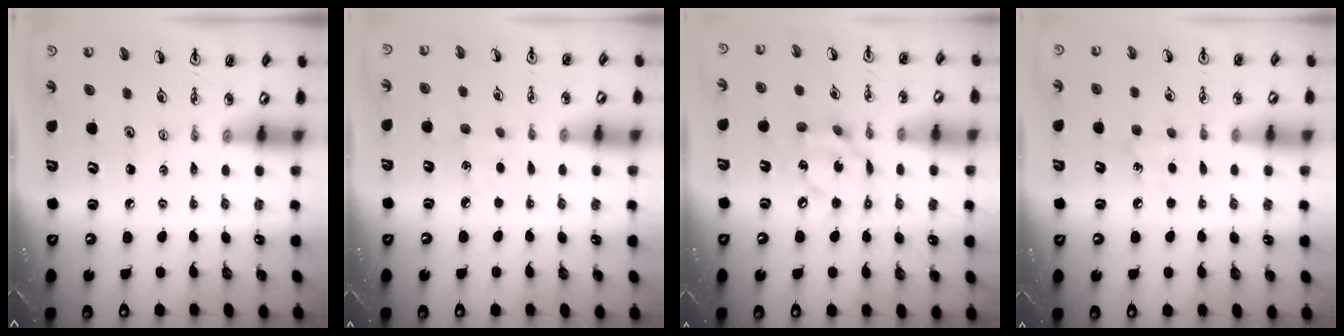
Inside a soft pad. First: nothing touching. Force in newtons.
{"total": 3.3, "press": 3.2, "slide": 0.4}
{"total": 12.3, "press": 12.3, "slide": 0.8}
{"total": 7.1, "press": 7.1, "slide": 0.9}